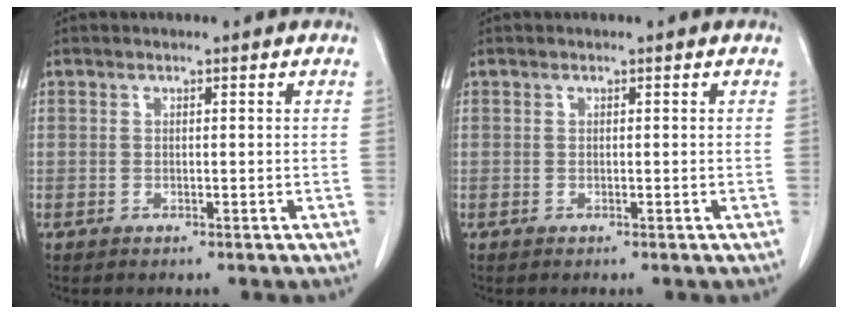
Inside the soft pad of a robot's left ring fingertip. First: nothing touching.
{"total": 0.0}